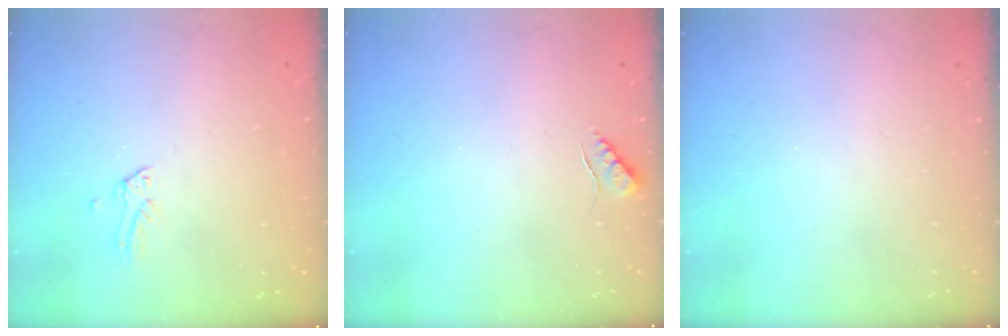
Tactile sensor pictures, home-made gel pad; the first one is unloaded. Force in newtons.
{"total": 5.4, "press": 5.4, "slide": 0.7}
{"total": 0.0}